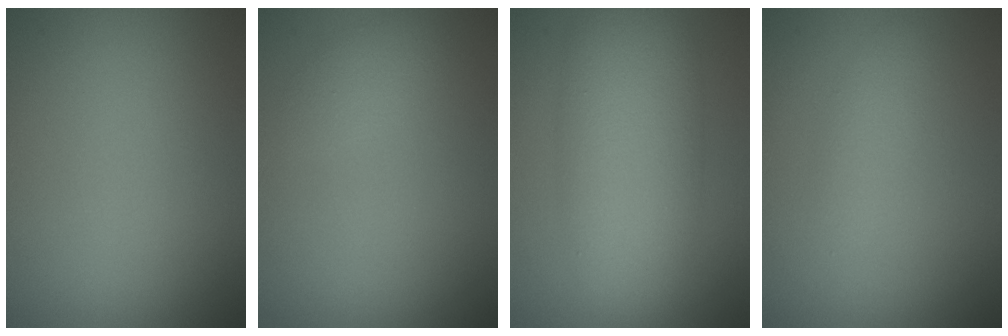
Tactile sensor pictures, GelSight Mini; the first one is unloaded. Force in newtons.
{"total": 1.2, "press": 1.2, "slide": 0.1}
{"total": 7.3, "press": 7.3, "slide": 0.4}
{"total": 1.7, "press": 1.7, "slide": 0.0}